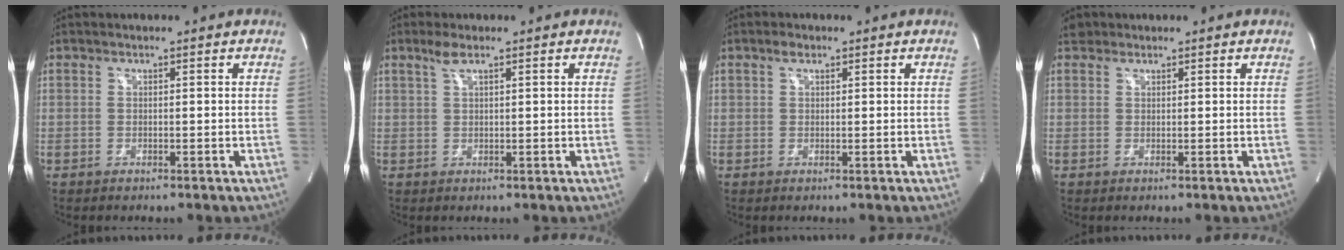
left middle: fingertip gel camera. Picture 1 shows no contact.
{"total": 2.1, "force": [1.5, 0.2, 1.5], "torque": [-0.039, 0.006, 0.032]}
{"total": 1.4, "force": [0.9, 0.6, 0.8], "torque": [-0.018, 0.008, 0.014]}
{"total": 1.5, "force": [1.1, 1.0, 0.0], "torque": [0.001, 0.014, 0.015]}